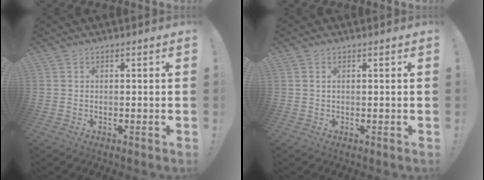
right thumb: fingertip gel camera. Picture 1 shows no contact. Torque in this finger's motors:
{"motor_torque": [-0.25, 0.01, 0.16, 0.11, -0.06]}